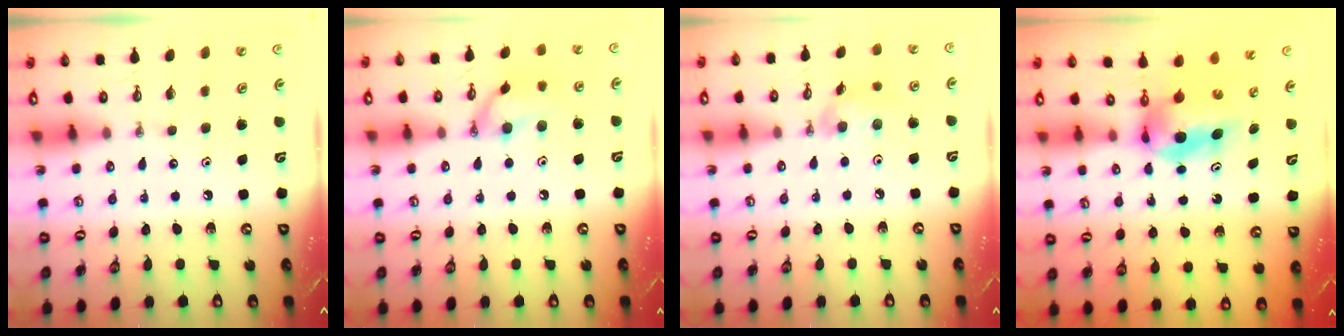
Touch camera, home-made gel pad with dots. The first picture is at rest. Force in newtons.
{"total": 12.0, "press": 11.8, "slide": 1.6}
{"total": 7.3, "press": 6.9, "slide": 2.3}
{"total": 5.6, "press": 5.3, "slide": 1.8}